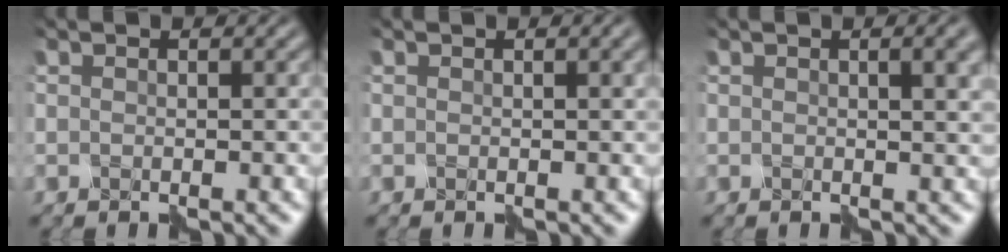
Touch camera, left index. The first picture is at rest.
{"total": 1.1, "force": [0.4, 0.3, 1.0], "torque": [-0.014, 0.002, 0.003]}
{"total": 3.4, "force": [1.3, 1.2, 2.9], "torque": [-0.027, 0.009, 0.006]}